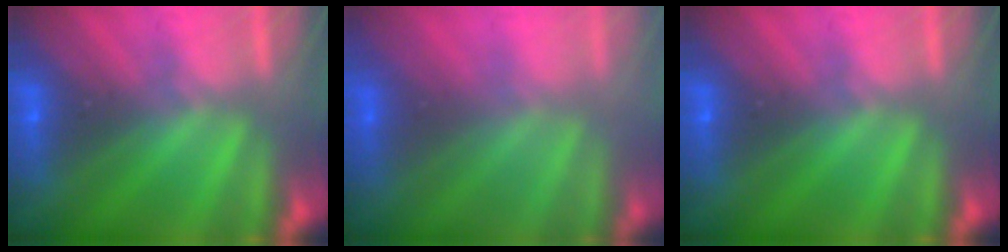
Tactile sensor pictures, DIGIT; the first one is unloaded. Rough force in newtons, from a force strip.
{"total": 2.9}
{"total": 0.0}